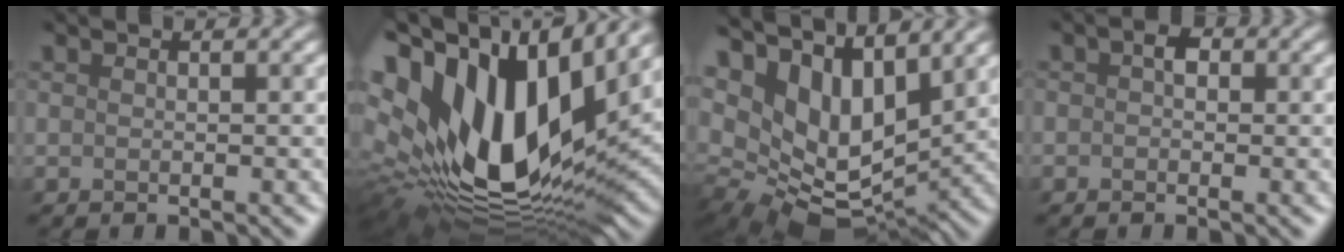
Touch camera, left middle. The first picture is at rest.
{"total": 18.8, "force": [5.5, 9.9, 15.0], "torque": [-0.306, 0.002, 0.102]}
{"total": 9.8, "force": [5.1, 5.5, 6.3], "torque": [-0.126, 0.011, 0.101]}
{"total": 0.8, "force": [-0.2, 0.5, 0.6], "torque": [-0.011, 0.003, -0.008]}